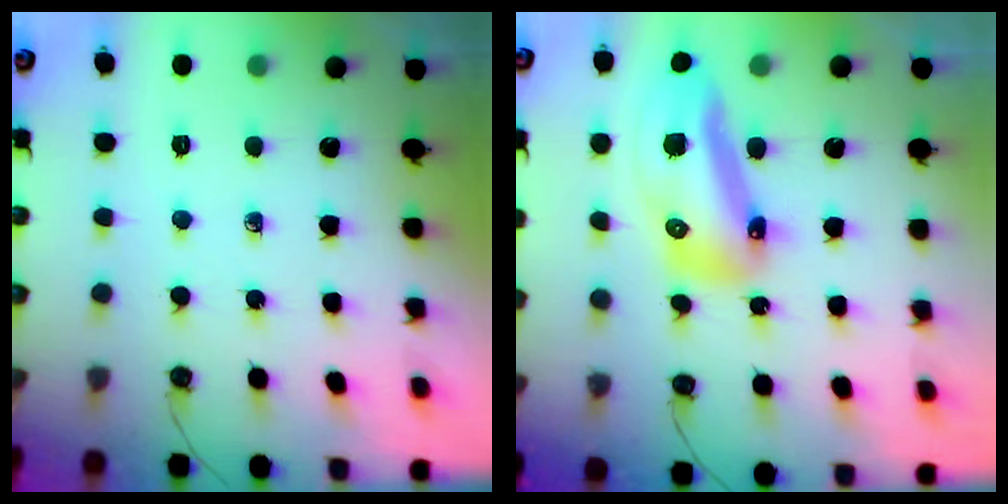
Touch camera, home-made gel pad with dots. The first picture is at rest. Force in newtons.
{"total": 15.0, "press": 14.8, "slide": 1.8}